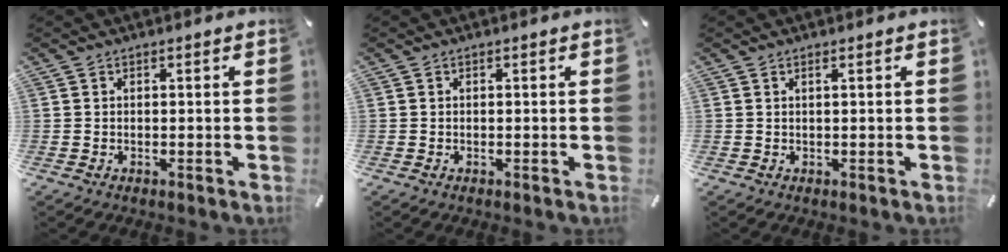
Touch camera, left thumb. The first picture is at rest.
{"total": 0.0}
{"total": 0.7, "force": [0.3, 0.0, 0.7], "torque": [-0.011, 0.001, 0.004]}